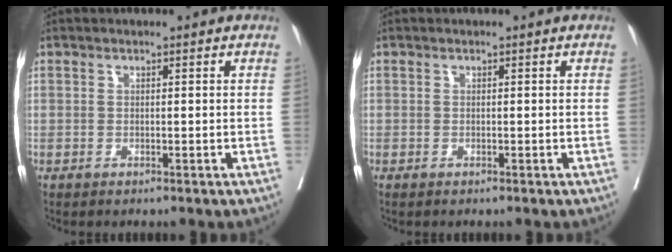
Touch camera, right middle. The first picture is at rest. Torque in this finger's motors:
{"motor_torque": [0.56, -0.68, 0.16, 0.05]}